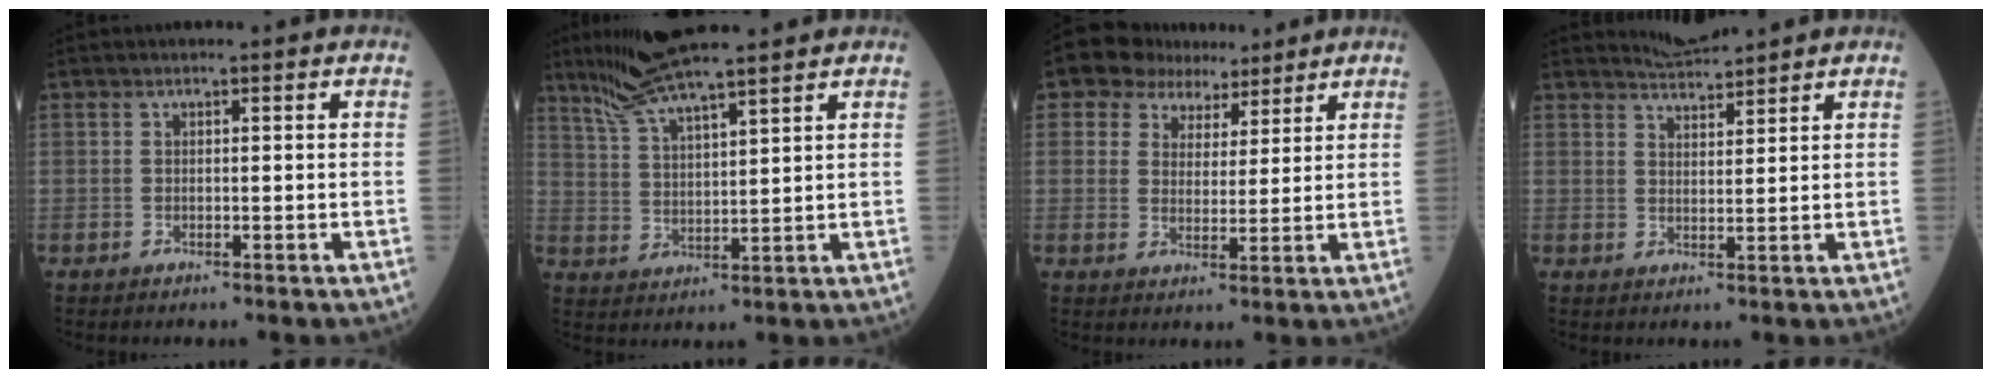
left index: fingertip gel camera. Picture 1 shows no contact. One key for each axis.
{"total": 10.1, "fx": 8.4, "fy": 0.2, "fz": 5.6, "tx": -0.107, "ty": 0.025, "tz": 0.155}
{"total": 6.7, "fx": 4.9, "fy": 4.5, "fz": 1.0, "tx": -0.015, "ty": 0.024, "tz": 0.081}
{"total": 3.1, "fx": 3.0, "fy": -0.4, "fz": -0.2, "tx": -0.005, "ty": 0.003, "tz": 0.061}